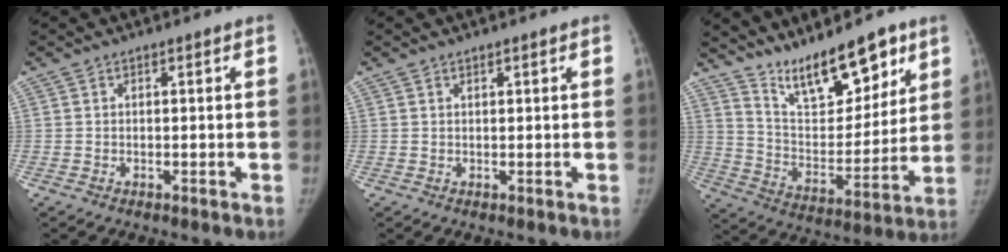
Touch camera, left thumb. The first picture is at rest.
{"total": 0.5, "force": [0.4, 0.1, 0.3], "torque": [-0.005, -0.002, 0.008]}
{"total": 16.9, "force": [12.4, 6.1, 9.6], "torque": [-0.105, -0.079, 0.220]}